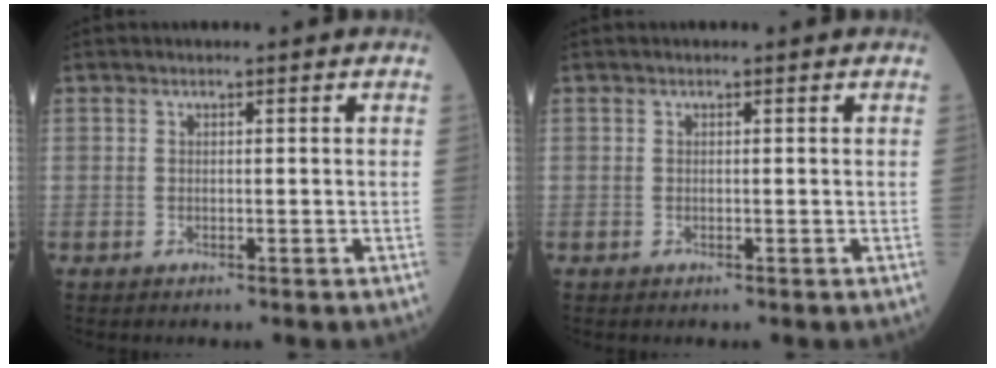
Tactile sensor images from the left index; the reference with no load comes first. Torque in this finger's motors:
{"motor_torque": [0.00, 0.00, 0.01, 0.00]}